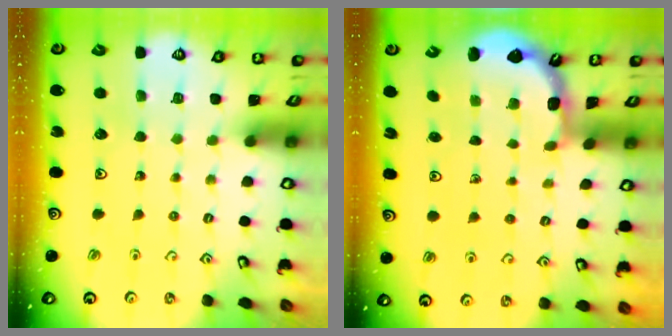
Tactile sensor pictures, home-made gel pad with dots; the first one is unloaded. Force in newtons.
{"total": 2.0, "press": 2.0, "slide": 0.2}